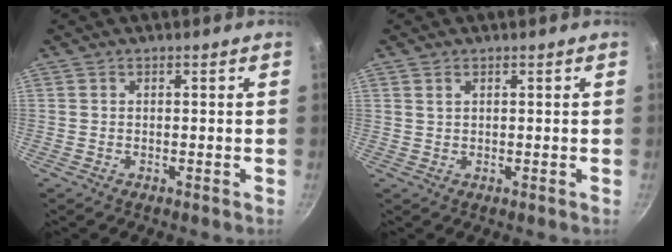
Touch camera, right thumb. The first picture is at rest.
{"total": 1.0, "force": [0.6, 0.5, 0.6], "torque": [-0.010, 0.000, 0.013]}